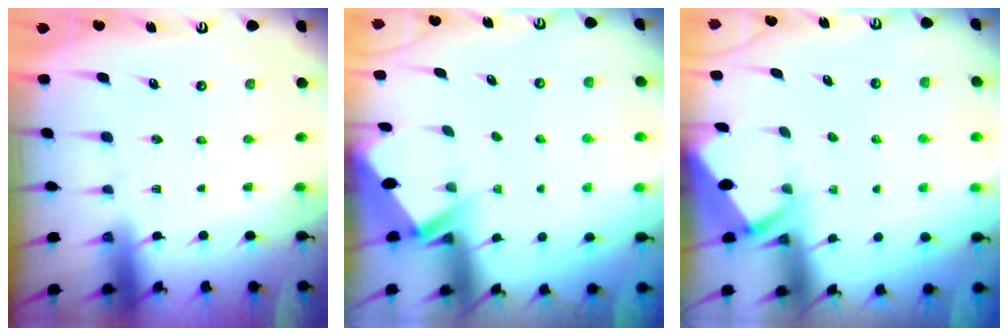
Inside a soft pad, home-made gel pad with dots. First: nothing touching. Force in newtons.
{"total": 2.7, "press": 2.7, "slide": 0.4}
{"total": 2.6, "press": 2.6, "slide": 0.3}